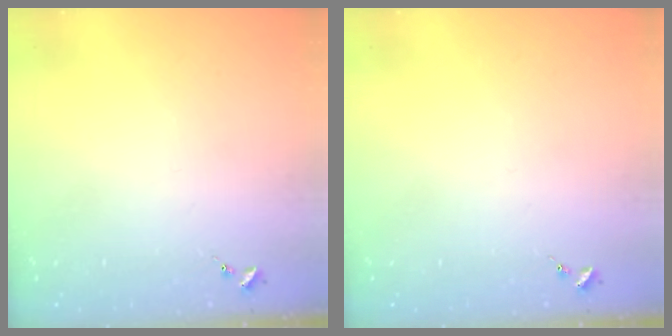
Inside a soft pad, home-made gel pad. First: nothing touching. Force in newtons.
{"total": 0.0}